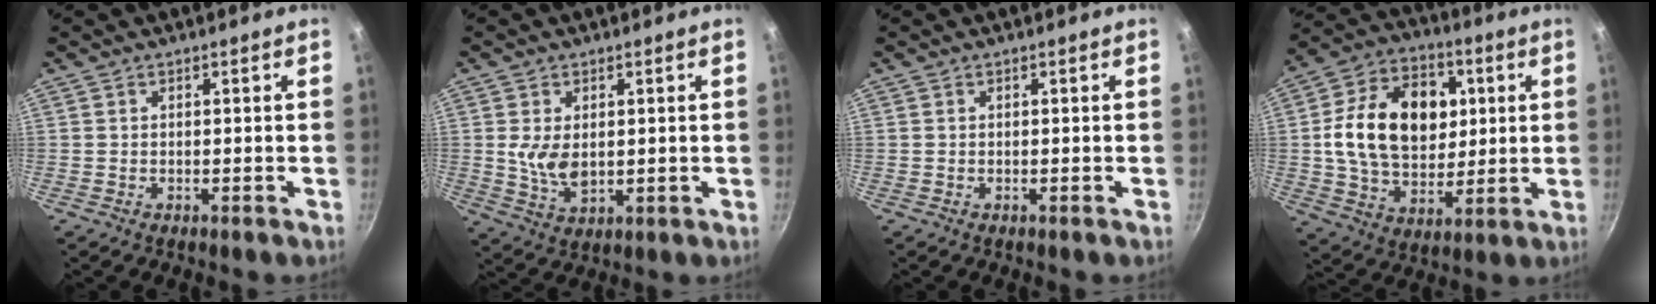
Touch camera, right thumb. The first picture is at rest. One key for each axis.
{"total": 6.5, "fx": 0.7, "fy": 3.9, "fz": 5.2, "tx": -0.097, "ty": -0.017, "tz": 0.021}
{"total": 0.0}
{"total": 20.9, "fx": 3.3, "fy": 14.9, "fz": 14.3, "tx": -0.211, "ty": 0.008, "tz": 0.050}